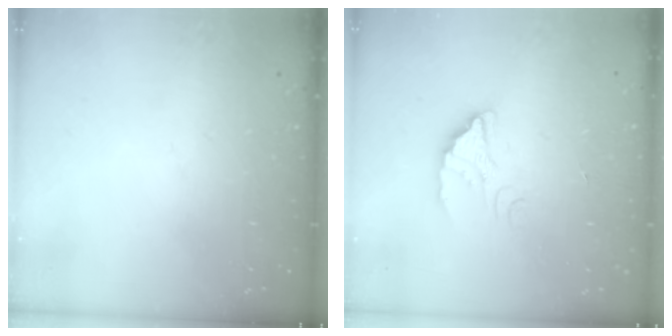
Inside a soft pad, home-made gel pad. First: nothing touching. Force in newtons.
{"total": 2.1, "press": 2.1, "slide": 0.2}